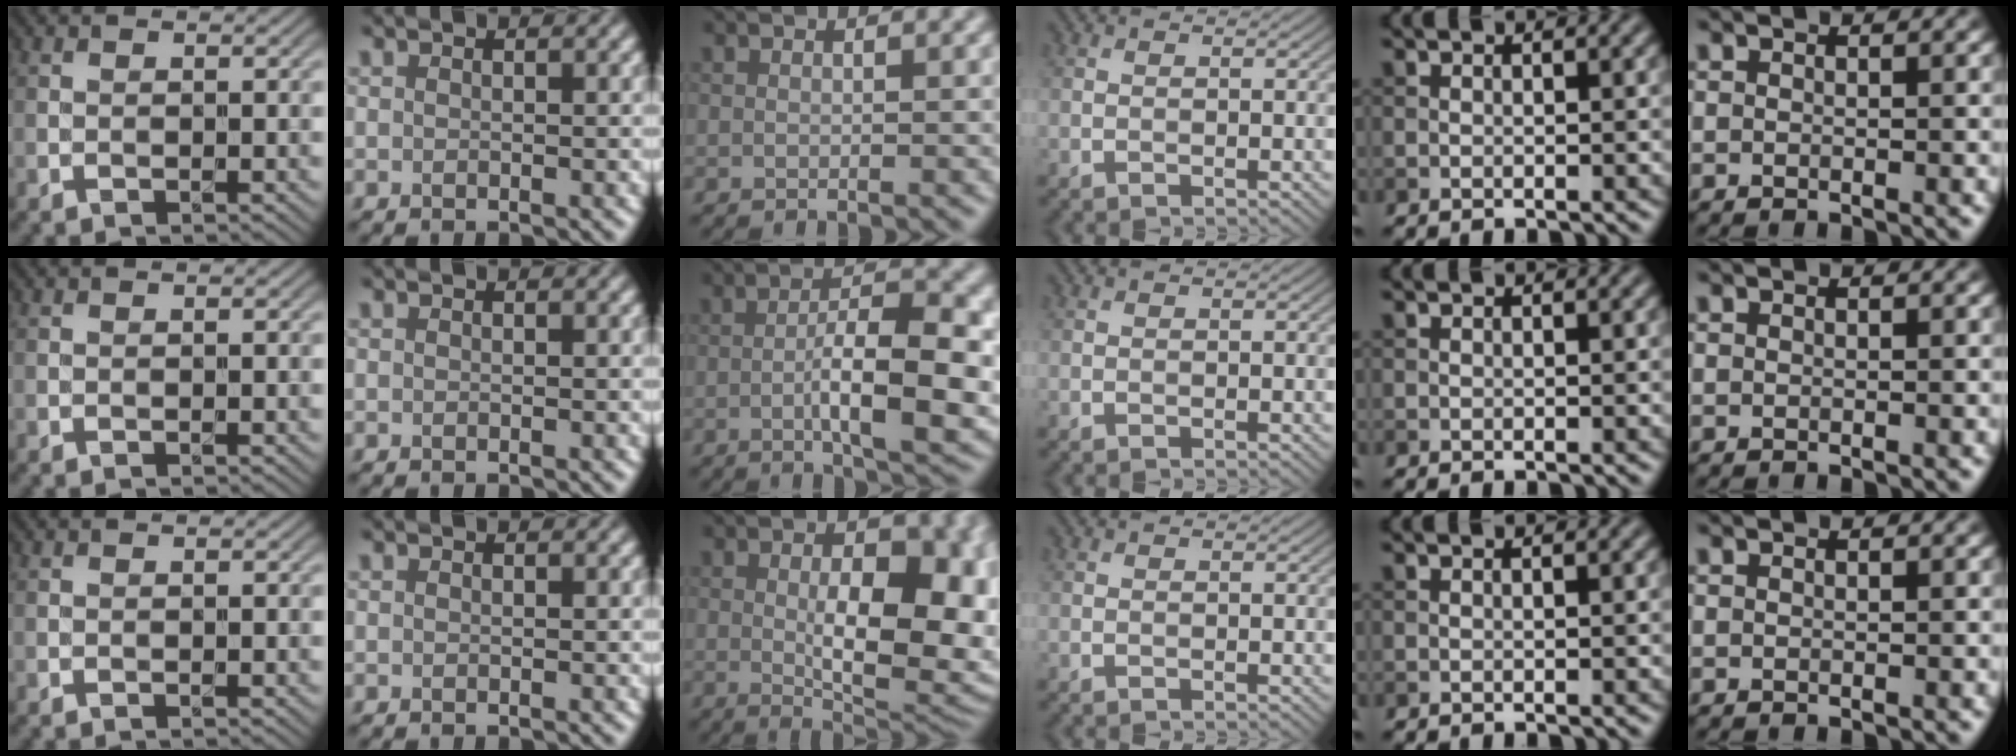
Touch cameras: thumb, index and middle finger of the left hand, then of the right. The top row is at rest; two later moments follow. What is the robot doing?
{"motion": "unscrew", "object": "dispenser bottle"}